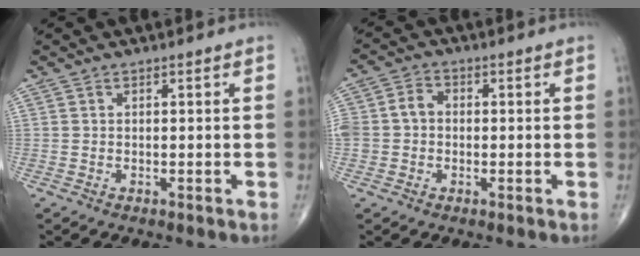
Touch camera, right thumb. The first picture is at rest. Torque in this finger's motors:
{"motor_torque": [0.04, 0.01, 0.41, 0.04, 0.03]}